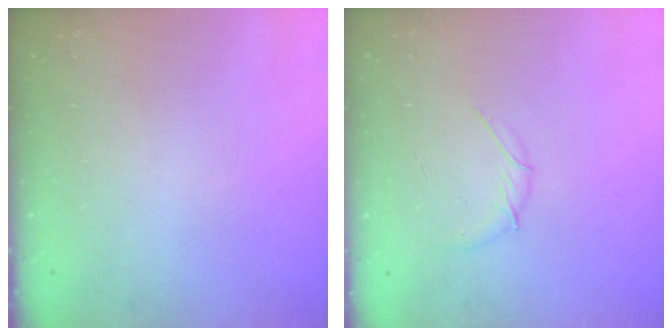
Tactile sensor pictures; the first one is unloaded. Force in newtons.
{"total": 6.6, "press": 6.3, "slide": 2.0}